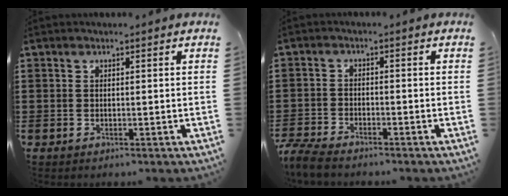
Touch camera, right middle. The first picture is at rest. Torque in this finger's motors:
{"motor_torque": [2.14, 0.00, 0.40, 0.12]}